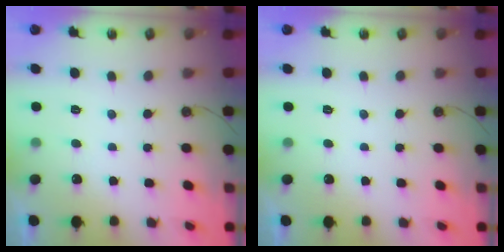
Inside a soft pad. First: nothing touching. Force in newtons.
{"total": 0.0}